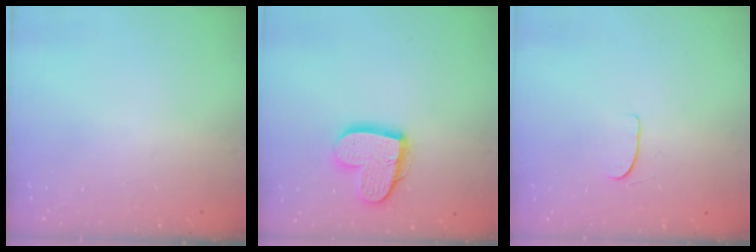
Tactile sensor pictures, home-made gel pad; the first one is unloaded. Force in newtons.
{"total": 14.1, "press": 14.0, "slide": 1.1}
{"total": 5.1, "press": 5.1, "slide": 0.4}